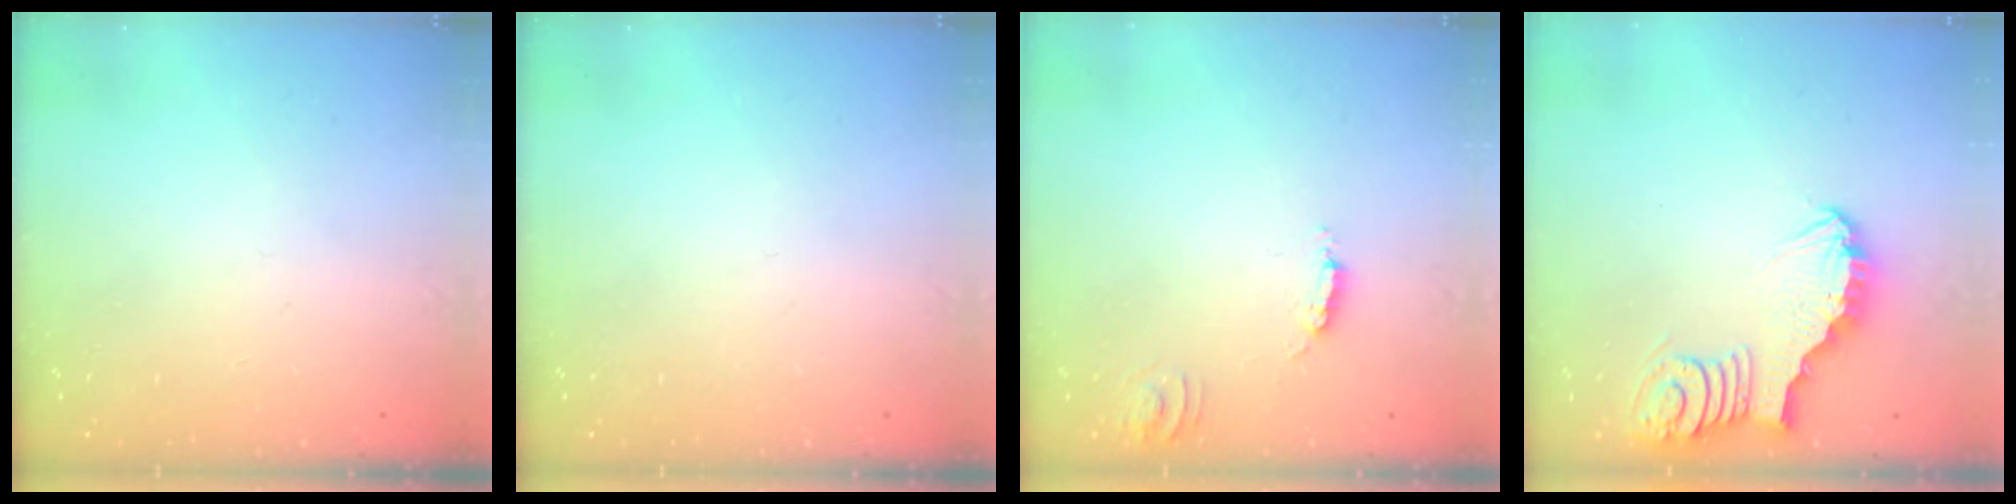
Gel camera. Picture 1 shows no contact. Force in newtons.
{"total": 0.0}
{"total": 2.5, "press": 2.5, "slide": 0.1}
{"total": 3.4, "press": 3.4, "slide": 0.4}